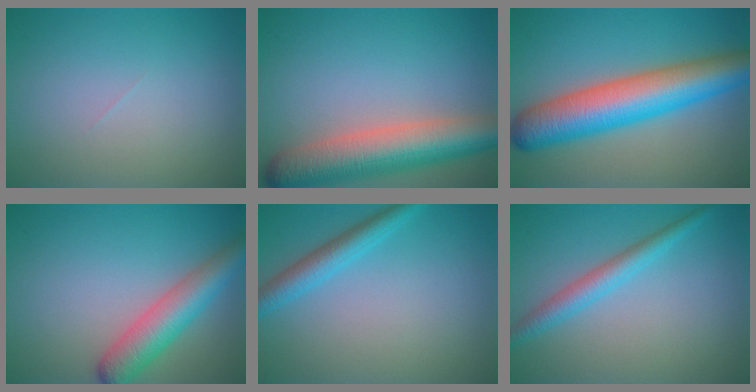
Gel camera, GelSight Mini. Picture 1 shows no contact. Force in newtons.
{"total": 8.5, "press": 8.5, "slide": 0.4}
{"total": 10.2, "press": 10.2, "slide": 0.2}
{"total": 5.4, "press": 5.4, "slide": 0.2}
{"total": 3.1, "press": 3.1, "slide": 0.1}
{"total": 2.9, "press": 2.9, "slide": 0.1}